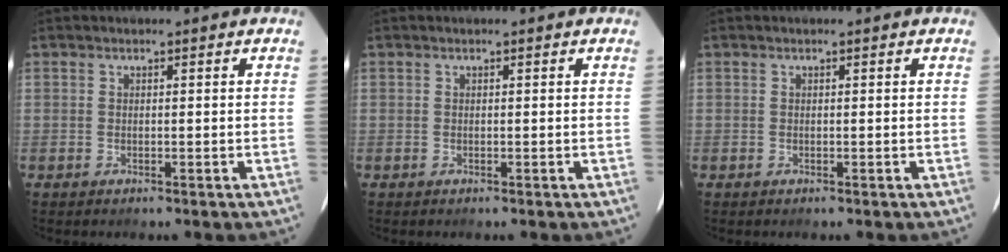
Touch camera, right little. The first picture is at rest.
{"total": 0.0}
{"total": 0.0}